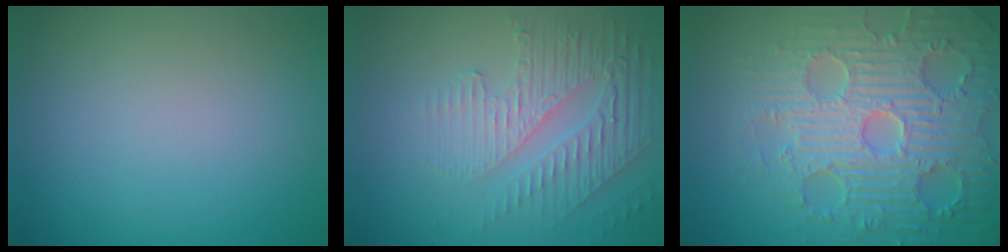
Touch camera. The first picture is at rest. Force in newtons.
{"total": 5.3, "press": 3.3, "slide": 4.2}
{"total": 8.7, "press": 6.5, "slide": 5.9}